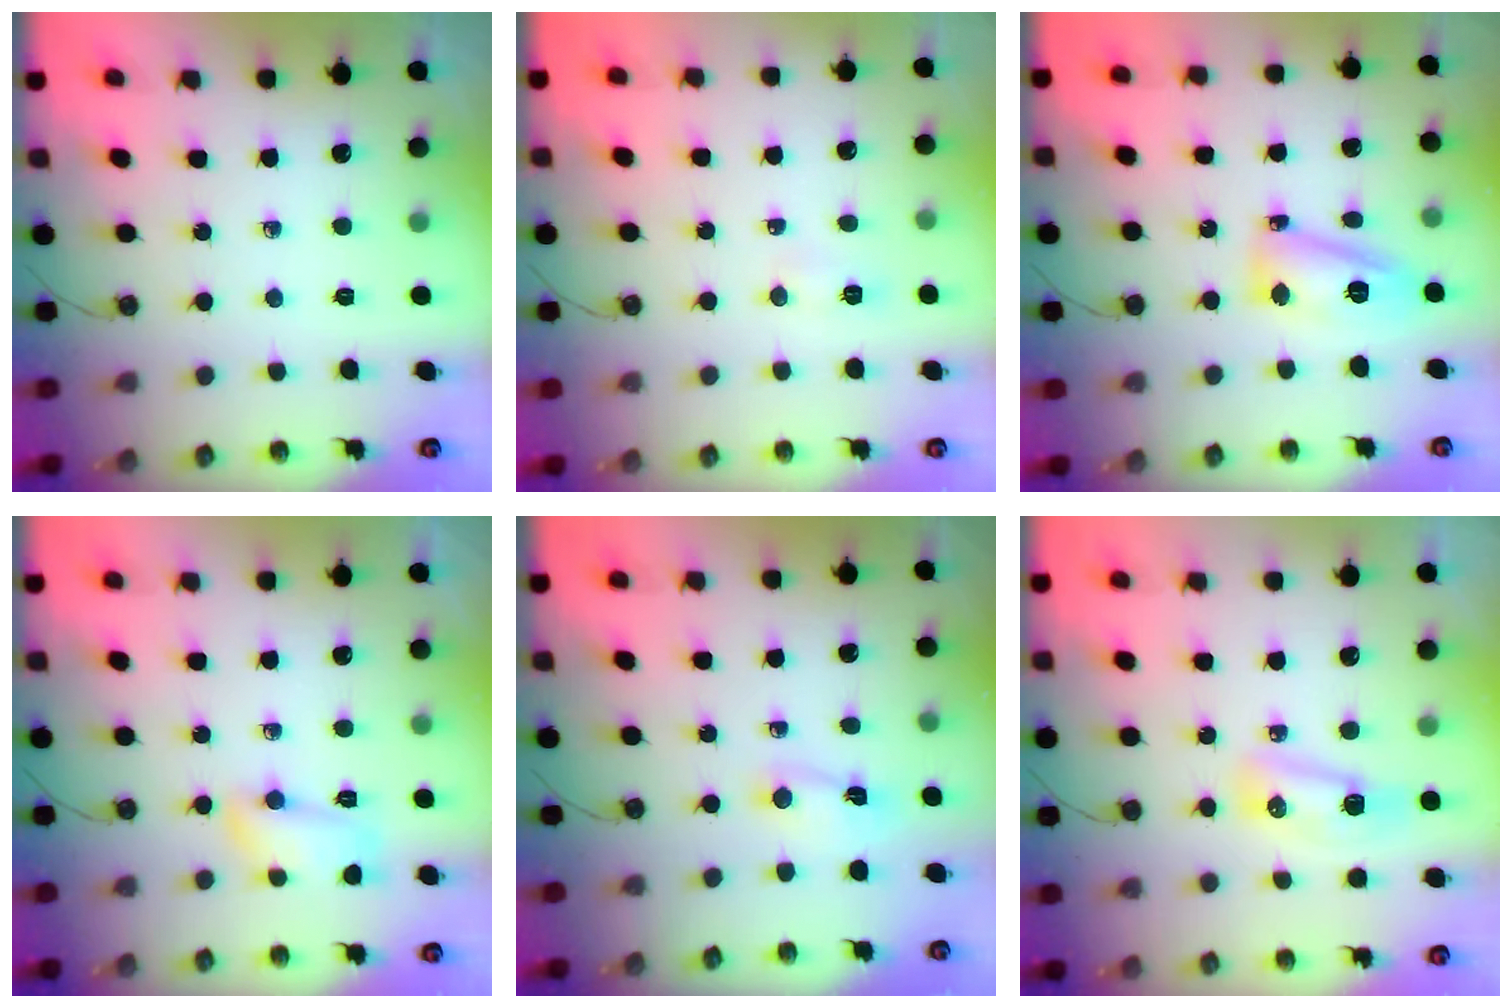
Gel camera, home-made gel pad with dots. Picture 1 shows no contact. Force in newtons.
{"total": 5.2, "press": 5.2, "slide": 0.6}
{"total": 13.0, "press": 12.9, "slide": 1.5}
{"total": 9.6, "press": 7.5, "slide": 6.1}
{"total": 1.5, "press": 1.4, "slide": 0.4}
{"total": 8.4, "press": 8.1, "slide": 2.5}